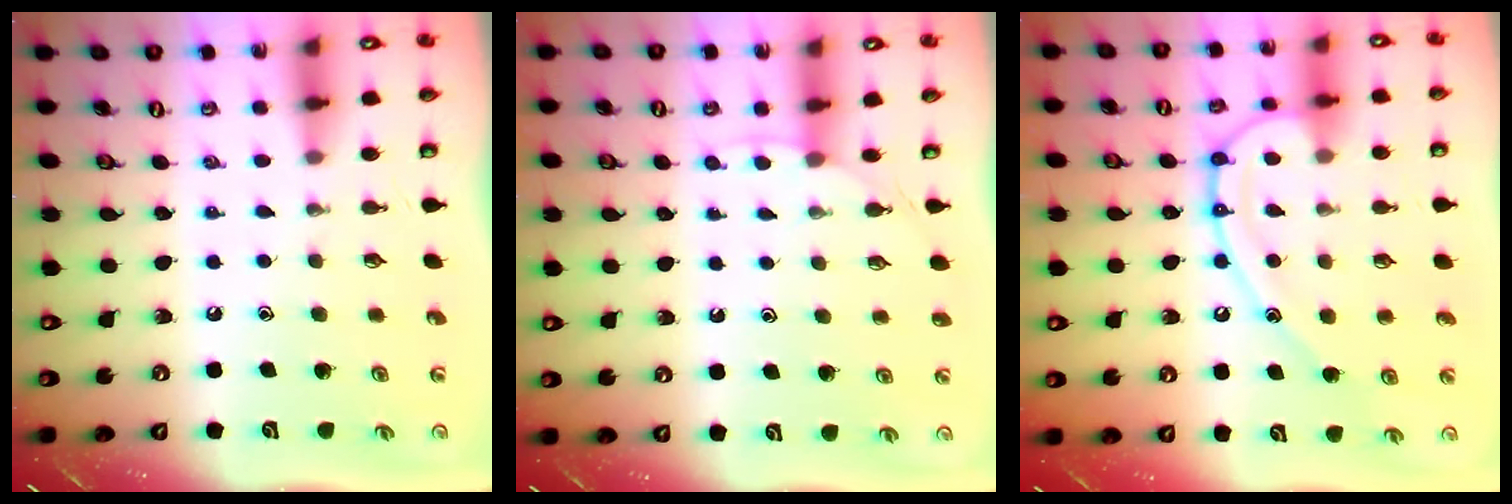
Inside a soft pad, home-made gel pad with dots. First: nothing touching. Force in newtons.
{"total": 3.0, "press": 3.0, "slide": 0.4}
{"total": 12.9, "press": 12.9, "slide": 1.3}